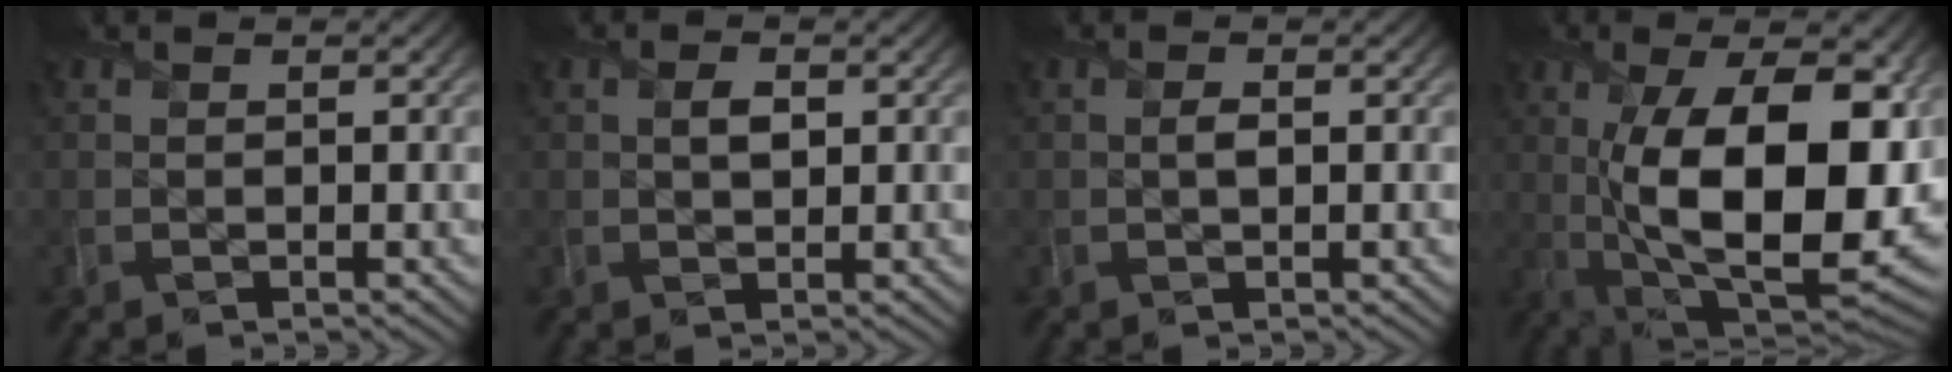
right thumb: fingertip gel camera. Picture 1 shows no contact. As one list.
[{"total": 1.7, "force": [0.3, 1.0, 1.3], "torque": [-0.028, -0.004, 0.004]}, {"total": 0.8, "force": [-0.1, 0.3, 0.8], "torque": [-0.017, -0.002, -0.003]}, {"total": 19.0, "force": [0.8, 8.7, 16.9], "torque": [-0.273, -0.011, 0.015]}]